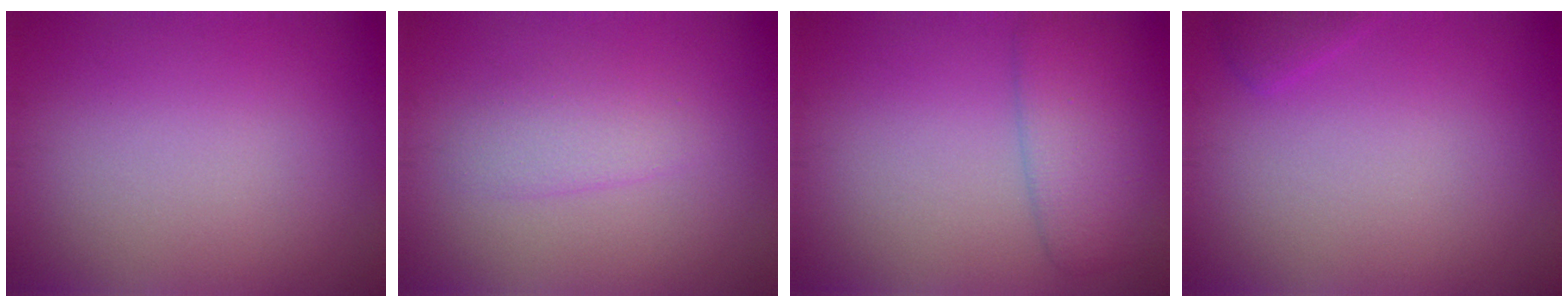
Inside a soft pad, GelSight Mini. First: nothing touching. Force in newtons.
{"total": 2.0, "press": 1.9, "slide": 0.1}
{"total": 4.3, "press": 4.3, "slide": 0.2}
{"total": 0.9, "press": 0.9, "slide": 0.1}